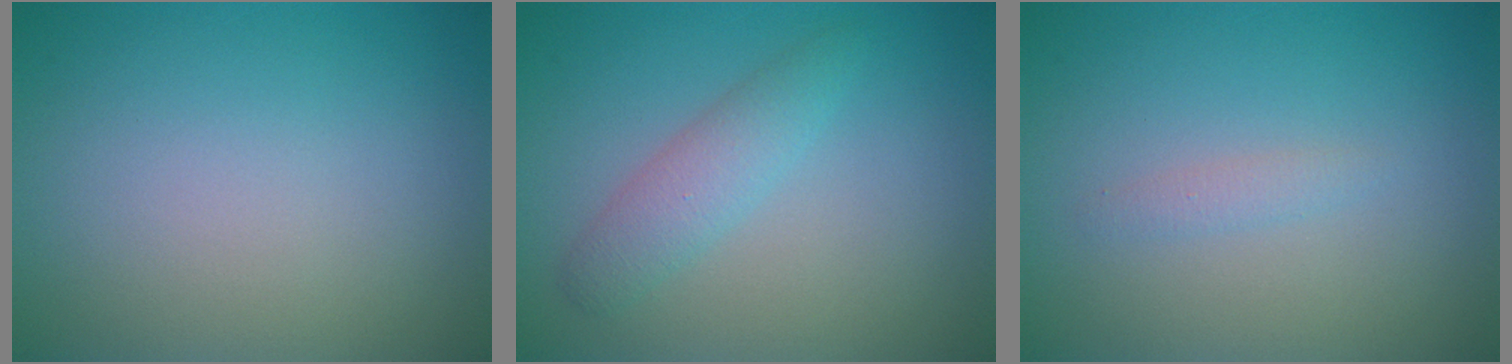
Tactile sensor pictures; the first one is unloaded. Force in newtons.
{"total": 2.4, "press": 2.4, "slide": 0.1}
{"total": 0.9, "press": 0.9, "slide": 0.0}